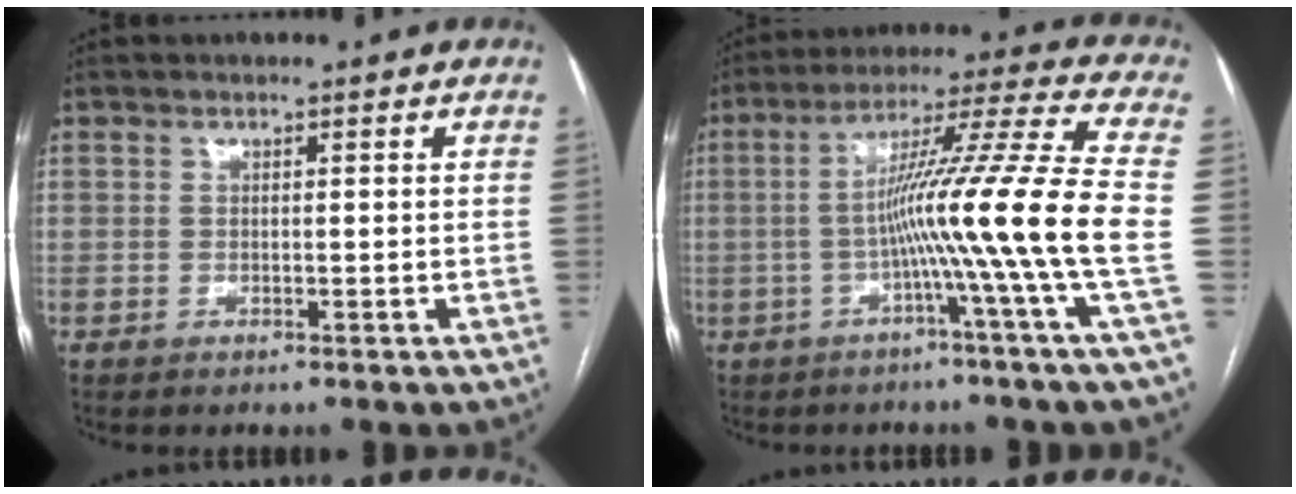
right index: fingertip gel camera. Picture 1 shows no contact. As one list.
[{"total": 16.4, "force": [-3.2, -3.7, 15.6], "torque": [-0.250, 0.000, -0.064]}]